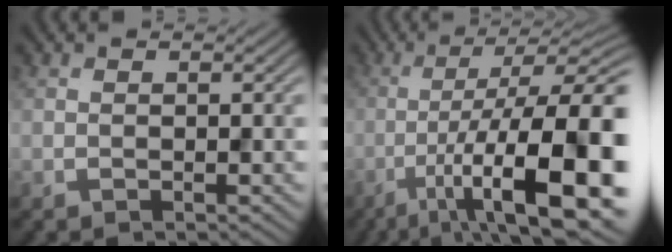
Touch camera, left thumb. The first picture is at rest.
{"total": 17.1, "force": [-6.7, 4.6, 15.1], "torque": [-0.241, -0.007, -0.104]}